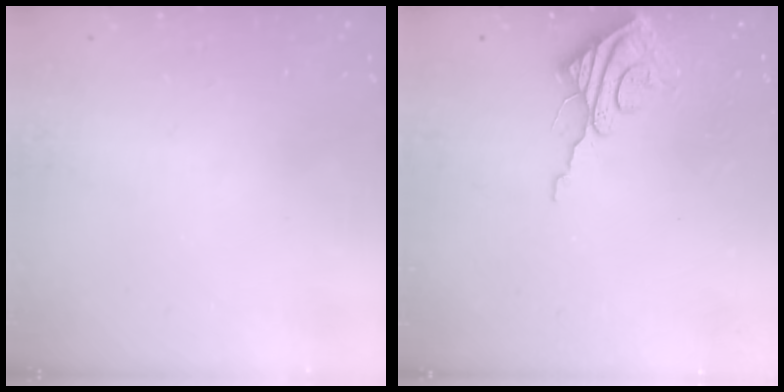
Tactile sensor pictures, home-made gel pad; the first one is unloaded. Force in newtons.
{"total": 8.8, "press": 8.8, "slide": 0.9}